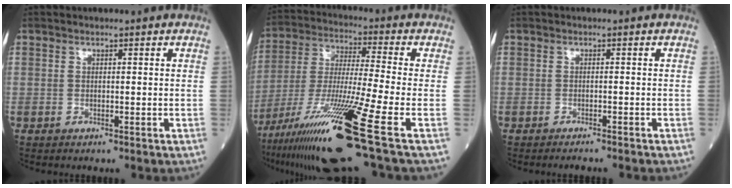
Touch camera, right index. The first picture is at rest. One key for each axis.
{"total": 20.7, "fx": -11.0, "fy": -0.8, "fz": 17.5, "tx": -0.315, "ty": -0.048, "tz": -0.197}
{"total": 3.3, "fx": -3.0, "fy": 0.1, "fz": 1.3, "tx": -0.016, "ty": -0.004, "tz": -0.039}